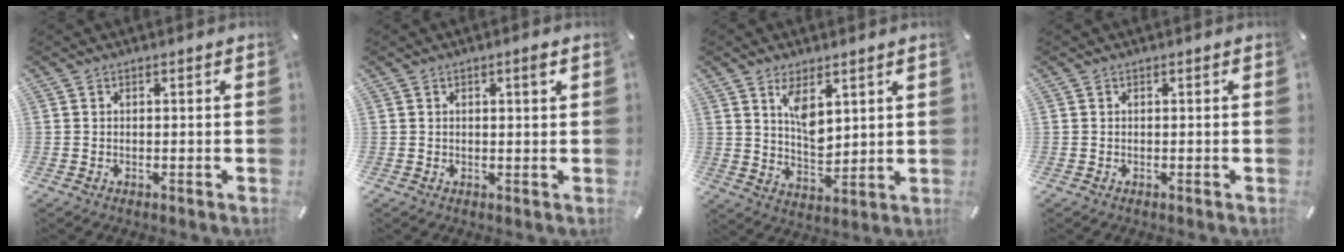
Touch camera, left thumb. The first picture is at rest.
{"total": 2.0, "force": [0.8, 0.5, 1.8], "torque": [-0.029, 0.000, 0.011]}
{"total": 8.0, "force": [4.4, 4.2, 5.1], "torque": [-0.083, -0.023, 0.075]}
{"total": 0.0}